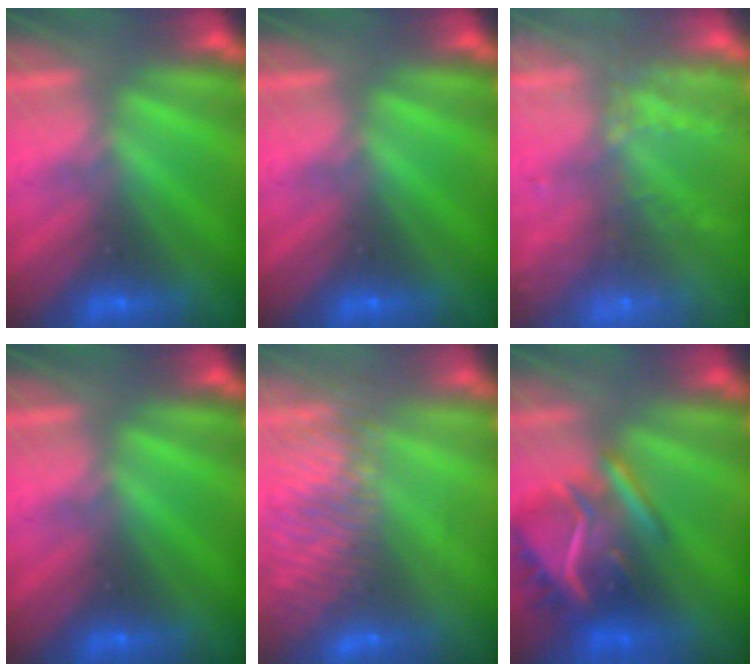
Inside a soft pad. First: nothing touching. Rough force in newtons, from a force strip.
{"total": 0.0}
{"total": 7.4}
{"total": 0.0}
{"total": 8.5}
{"total": 6.8}